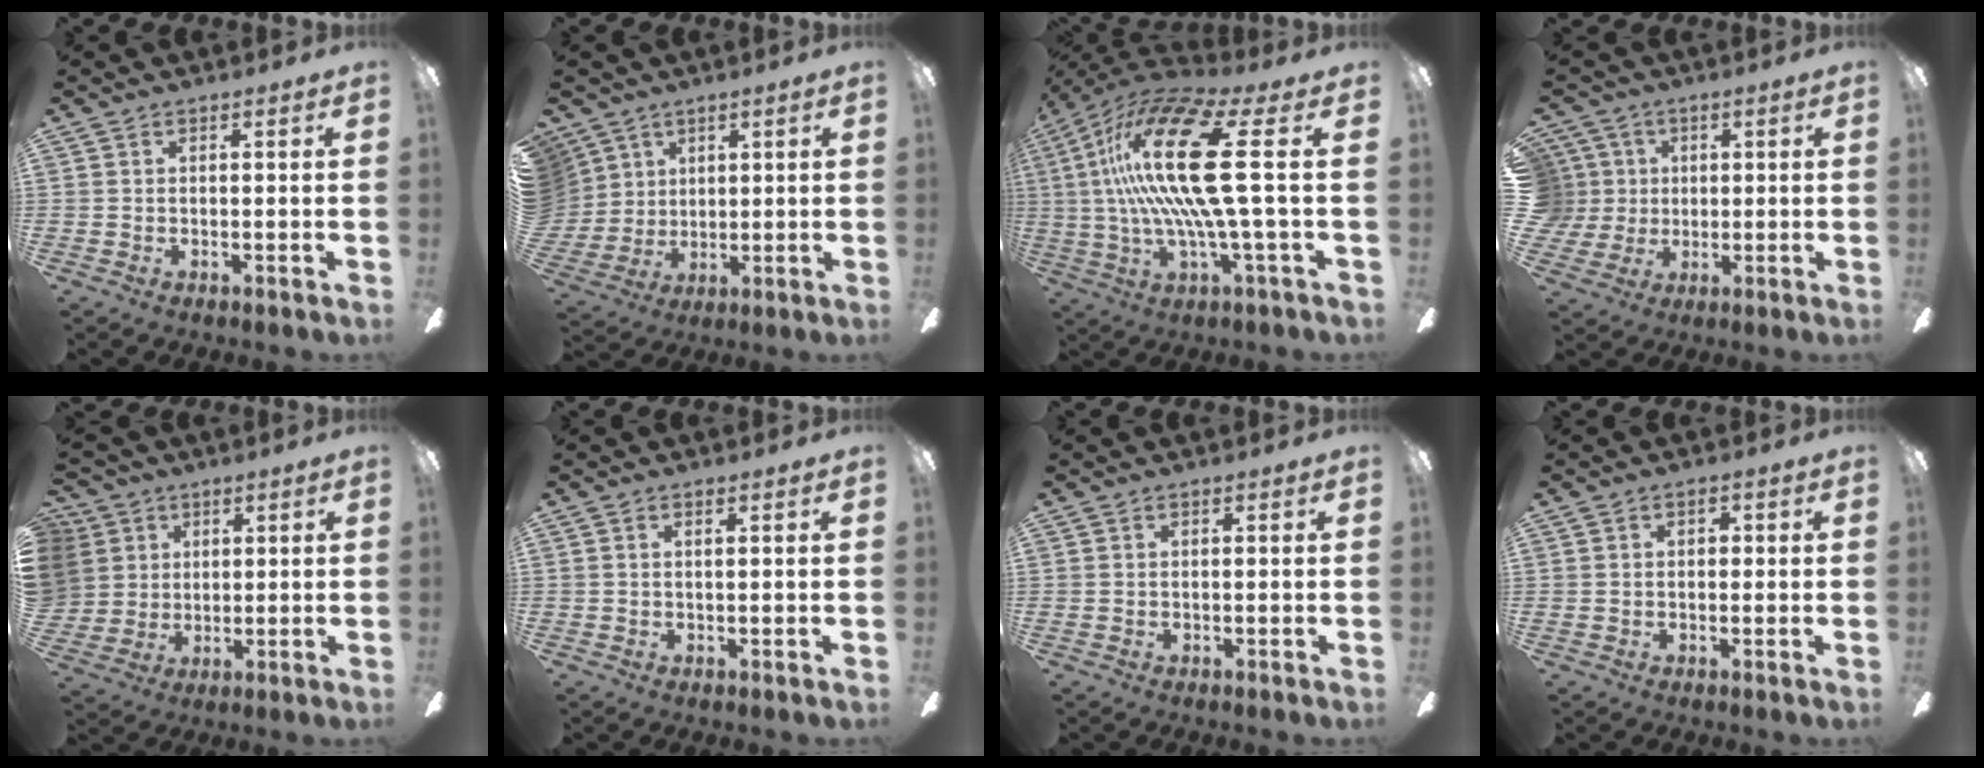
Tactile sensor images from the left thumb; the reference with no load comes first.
{"total": 7.8, "force": [3.9, 6.8, 0.4], "torque": [-0.029, -0.019, 0.083]}
{"total": 21.8, "force": [2.8, 5.3, 21.0], "torque": [-0.442, -0.012, 0.029]}
{"total": 8.4, "force": [1.8, 8.0, 1.5], "torque": [-0.056, 0.003, 0.040]}
{"total": 8.3, "force": [3.0, 7.7, 1.0], "torque": [-0.044, -0.010, 0.063]}
{"total": 0.9, "force": [0.5, 0.3, 0.8], "torque": [-0.017, 0.003, 0.008]}
{"total": 0.0}
{"total": 1.9, "force": [0.3, 1.5, 1.2], "torque": [-0.016, 0.006, 0.000]}